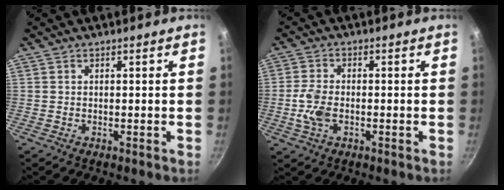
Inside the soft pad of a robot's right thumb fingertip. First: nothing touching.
{"total": 5.9, "force": [-1.2, 3.5, 4.6], "torque": [-0.097, 0.009, -0.028]}